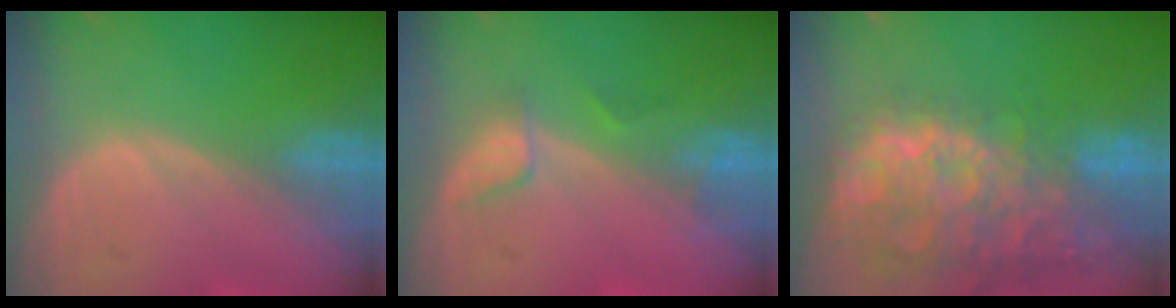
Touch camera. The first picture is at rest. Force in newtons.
{"total": 2.8, "press": 2.7, "slide": 0.4}
{"total": 15.0, "press": 12.2, "slide": 8.7}